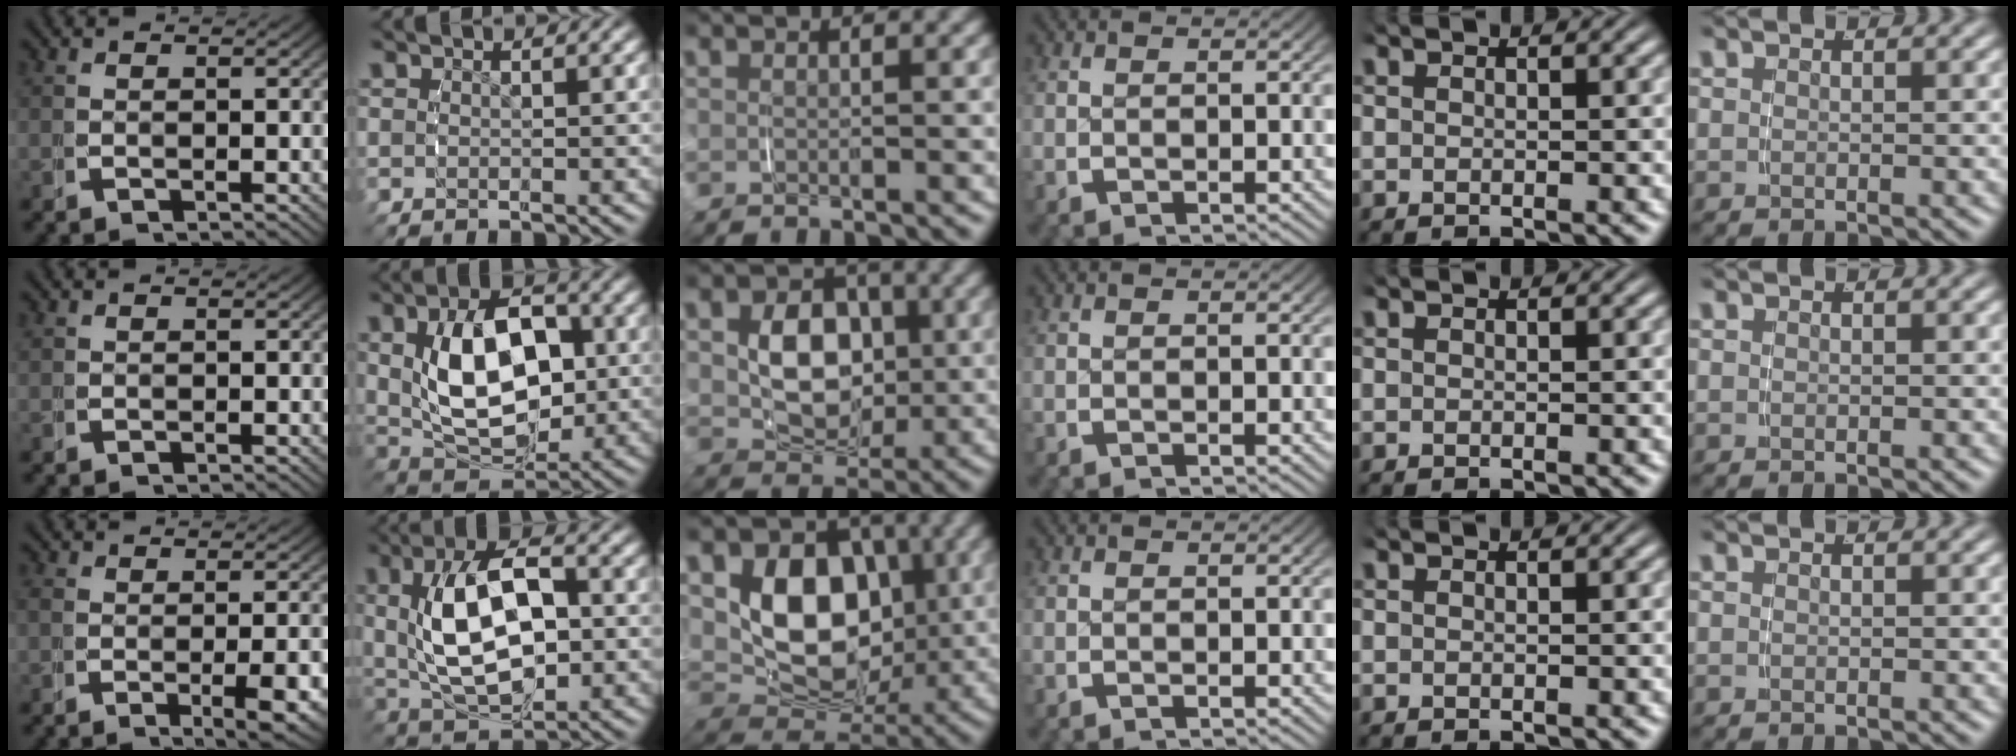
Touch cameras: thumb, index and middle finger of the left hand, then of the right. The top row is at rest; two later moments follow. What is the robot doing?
{"motion": "grasp_and_lifting", "object": "pencil case"}